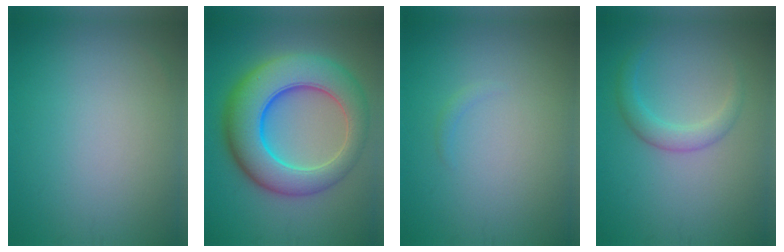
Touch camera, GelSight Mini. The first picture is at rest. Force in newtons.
{"total": 10.6, "press": 10.6, "slide": 0.2}
{"total": 0.5, "press": 0.5, "slide": 0.1}
{"total": 2.3, "press": 2.3, "slide": 0.1}